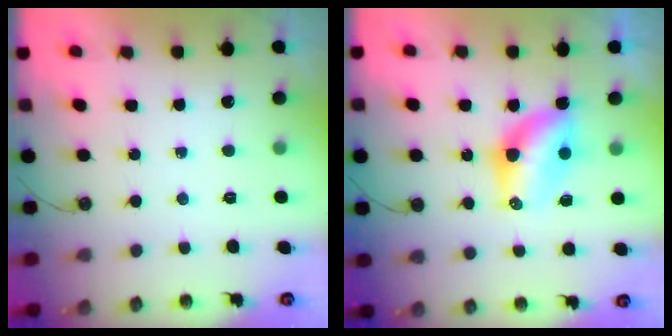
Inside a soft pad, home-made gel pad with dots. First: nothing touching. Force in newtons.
{"total": 6.9, "press": 6.9, "slide": 0.4}